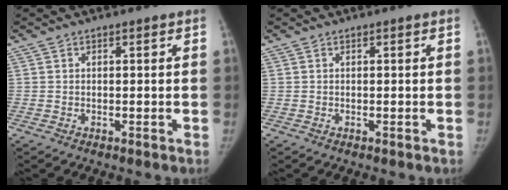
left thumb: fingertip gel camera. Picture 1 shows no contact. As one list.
[{"total": 0.0}]